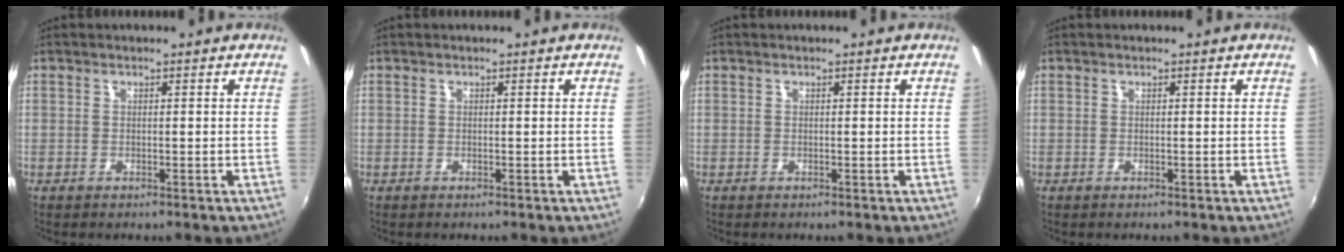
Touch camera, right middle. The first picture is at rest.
{"total": 0.0}
{"total": 0.0}
{"total": 0.0}